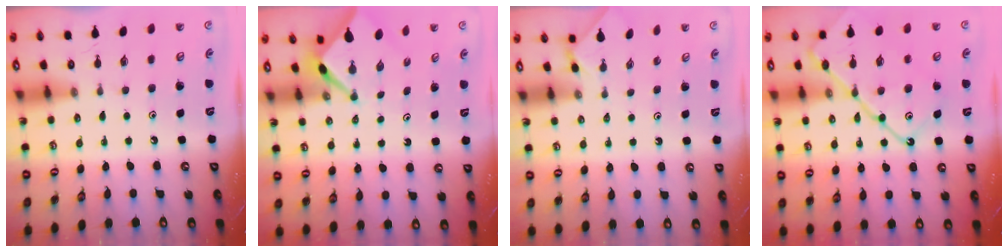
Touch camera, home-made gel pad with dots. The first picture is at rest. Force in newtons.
{"total": 2.6, "press": 2.6, "slide": 0.3}
{"total": 0.0}
{"total": 15.5, "press": 15.4, "slide": 1.5}